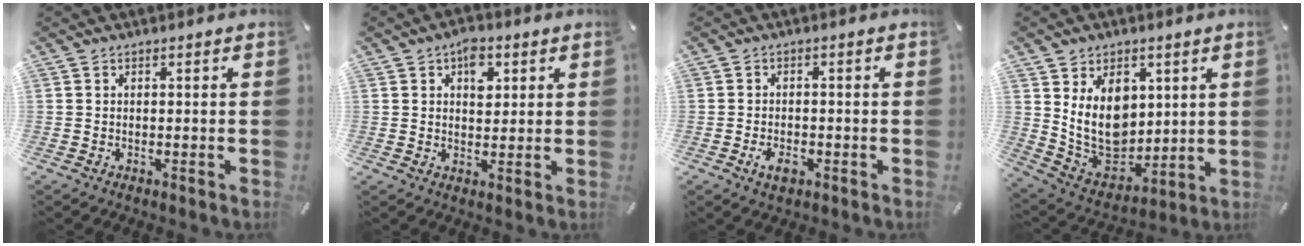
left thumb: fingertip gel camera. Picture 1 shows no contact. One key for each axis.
{"total": 5.4, "fx": 2.2, "fy": 3.6, "fz": 3.4, "tx": -0.032, "ty": -0.008, "tz": 0.032}
{"total": 3.7, "fx": -1.7, "fy": 2.2, "fz": 2.4, "tx": -0.054, "ty": 0.003, "tz": -0.033}
{"total": 14.1, "fx": 4.0, "fy": 11.2, "fz": 7.6, "tx": -0.154, "ty": -0.031, "tz": 0.079}